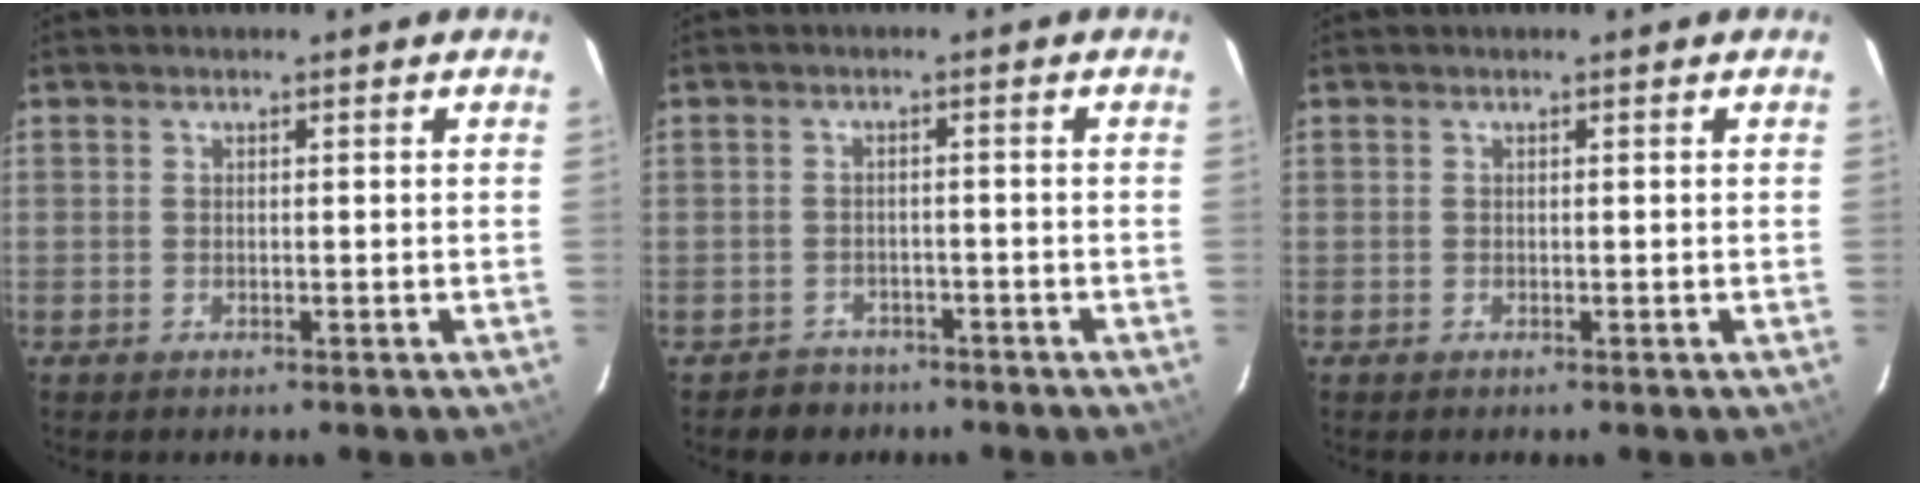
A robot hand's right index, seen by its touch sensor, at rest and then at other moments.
{"total": 4.0, "force": [-2.9, 2.8, -0.2], "torque": [-0.003, 0.018, -0.043]}
{"total": 0.0}